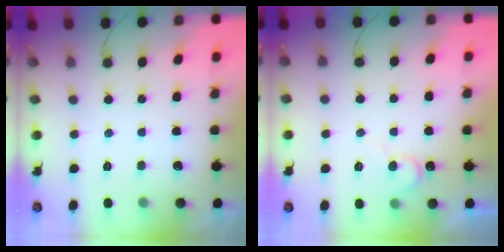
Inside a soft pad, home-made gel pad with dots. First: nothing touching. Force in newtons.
{"total": 7.0, "press": 6.9, "slide": 0.7}